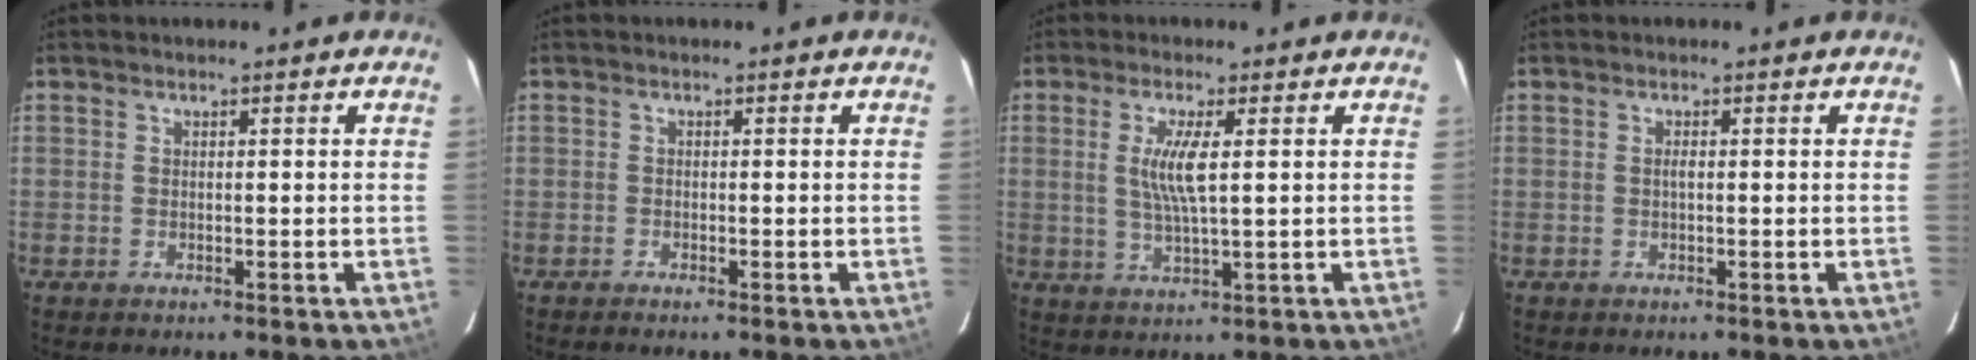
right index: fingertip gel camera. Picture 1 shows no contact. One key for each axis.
{"total": 0.6, "fx": -0.6, "fy": 0.0, "fz": 0.1, "tx": -0.003, "ty": -0.003, "tz": -0.011}
{"total": 5.8, "fx": 1.1, "fy": 0.5, "fz": 5.7, "tx": -0.114, "ty": -0.006, "tz": 0.021}
{"total": 0.7, "fx": -0.1, "fy": 0.1, "fz": 0.7, "tx": -0.012, "ty": 0.003, "tz": -0.003}